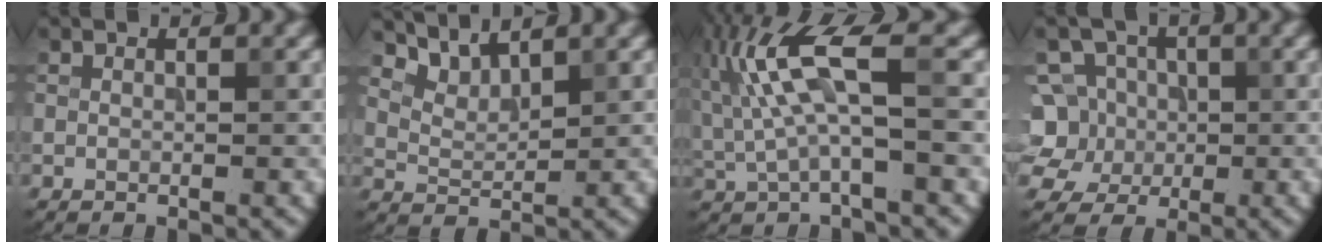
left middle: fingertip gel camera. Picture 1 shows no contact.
{"total": 2.9, "force": [2.8, 0.6, 0.8], "torque": [-0.023, -0.007, 0.058]}
{"total": 7.3, "force": [1.6, 1.7, 6.9], "torque": [-0.154, 0.010, 0.028]}
{"total": 6.2, "force": [0.7, 5.7, 2.4], "torque": [-0.039, 0.034, -0.018]}